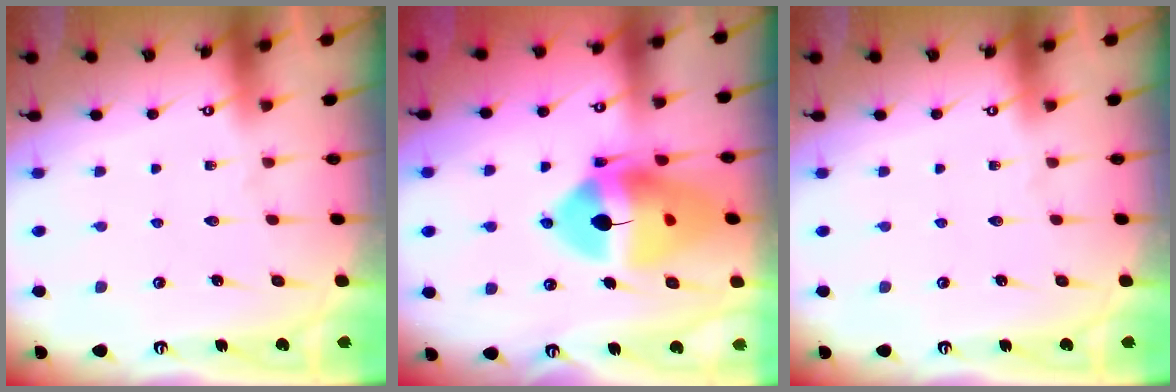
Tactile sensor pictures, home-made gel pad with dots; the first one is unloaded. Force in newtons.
{"total": 18.1, "press": 18.0, "slide": 2.4}
{"total": 0.0}